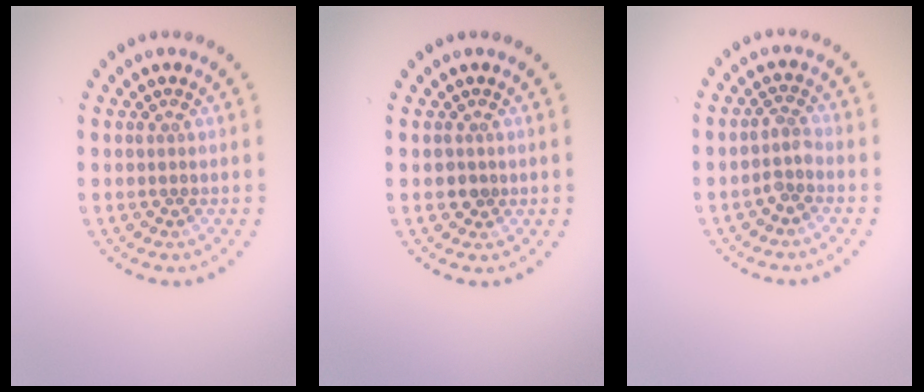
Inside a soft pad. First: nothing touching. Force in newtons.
{"total": 1.3, "press": 1.1, "slide": 0.6}
{"total": 1.8, "press": 1.3, "slide": 1.2}